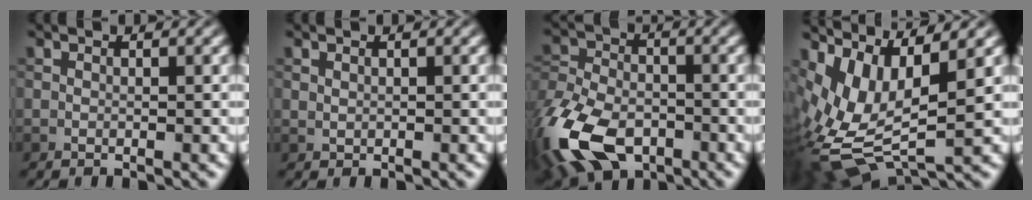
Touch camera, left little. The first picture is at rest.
{"total": 0.0}
{"total": 13.0, "force": [-7.3, 7.2, 7.9], "torque": [-0.186, -0.033, -0.147]}
{"total": 9.6, "force": [1.2, 4.6, 8.4], "torque": [-0.186, -0.017, 0.034]}